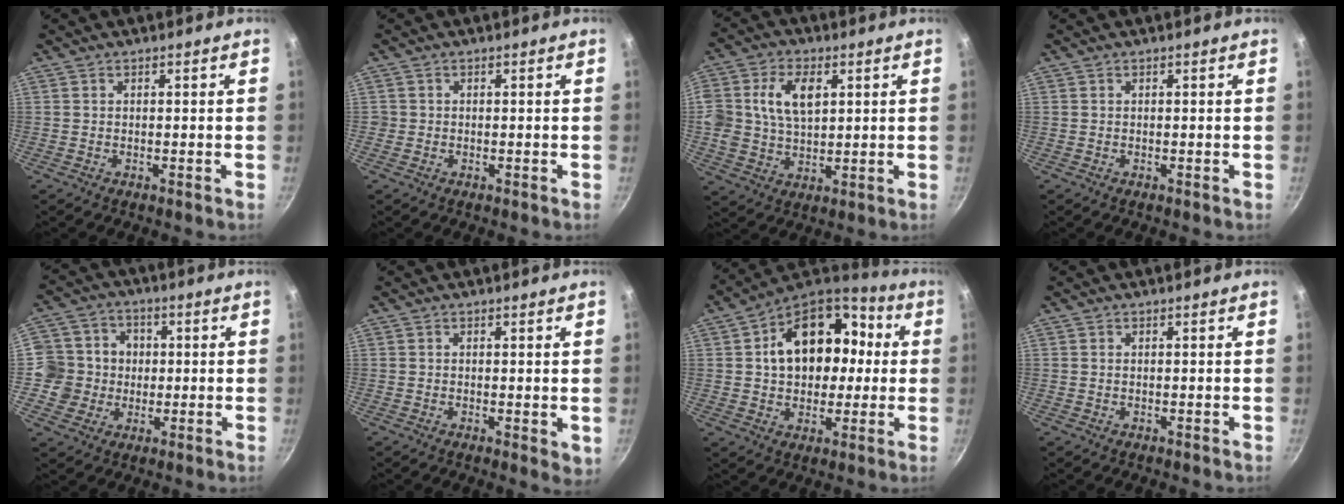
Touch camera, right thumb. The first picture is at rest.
{"total": 1.2, "force": [-0.2, 1.1, 0.1], "torque": [0.006, 0.005, -0.004]}
{"total": 11.3, "force": [2.8, 7.2, 8.1], "torque": [-0.144, 0.000, 0.058]}
{"total": 0.0}
{"total": 11.3, "force": [-0.3, 11.0, 2.7], "torque": [-0.014, 0.024, -0.004]}
{"total": 2.6, "force": [0.0, 0.9, 2.4], "torque": [-0.034, -0.010, 0.000]}
{"total": 19.2, "force": [2.4, 13.1, 13.9], "torque": [-0.160, 0.031, 0.032]}
{"total": 0.0}